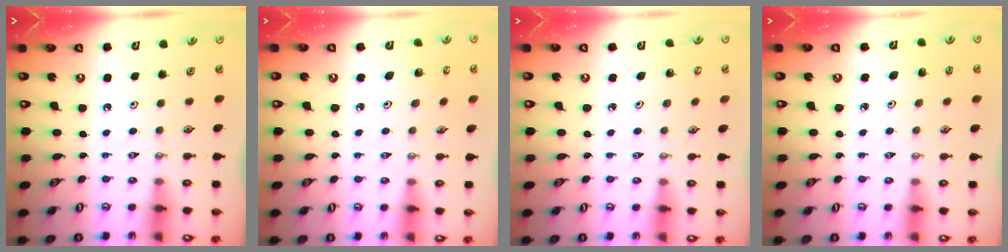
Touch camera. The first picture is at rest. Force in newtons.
{"total": 3.7, "press": 3.7, "slide": 0.2}
{"total": 3.0, "press": 2.9, "slide": 0.3}
{"total": 2.9, "press": 2.6, "slide": 1.3}